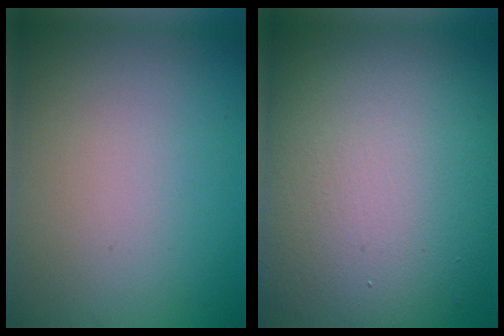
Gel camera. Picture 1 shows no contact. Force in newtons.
{"total": 15.0, "press": 15.0, "slide": 0.7}